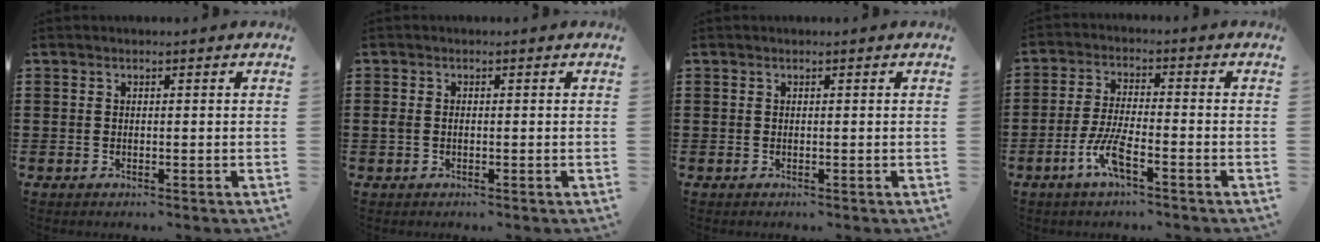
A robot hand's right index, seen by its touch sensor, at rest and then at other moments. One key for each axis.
{"total": 1.1, "fx": -0.2, "fy": 0.6, "fz": 0.8, "tx": -0.018, "ty": 0.003, "tz": -0.005}
{"total": 0.0}
{"total": 6.3, "fx": -3.3, "fy": 1.2, "fz": 5.2, "tx": -0.118, "ty": -0.011, "tz": -0.065}